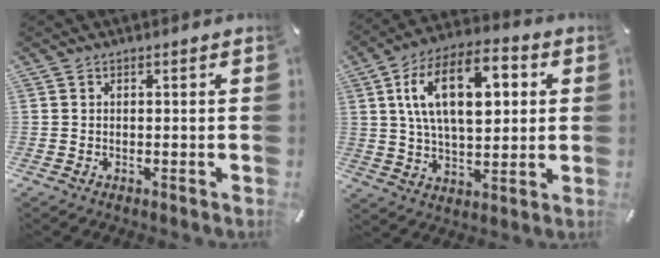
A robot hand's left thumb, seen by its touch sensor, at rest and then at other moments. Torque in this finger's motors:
{"motor_torque": [2.51, 2.51, 1.59, -1.19, 0.23]}